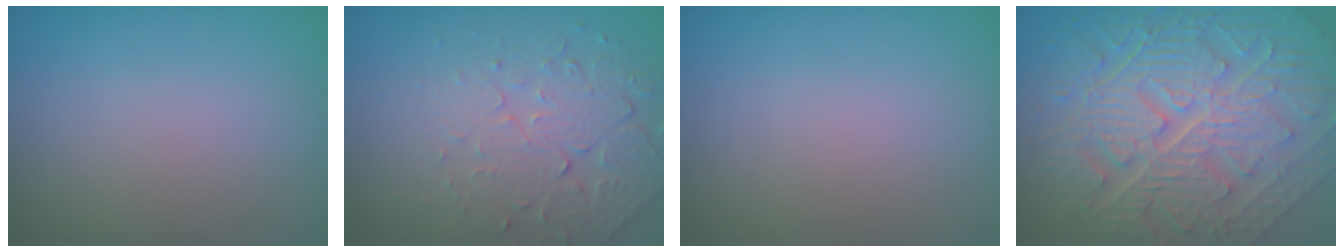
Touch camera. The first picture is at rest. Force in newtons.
{"total": 4.9, "press": 3.4, "slide": 3.6}
{"total": 0.0}
{"total": 11.0, "press": 7.5, "slide": 8.0}